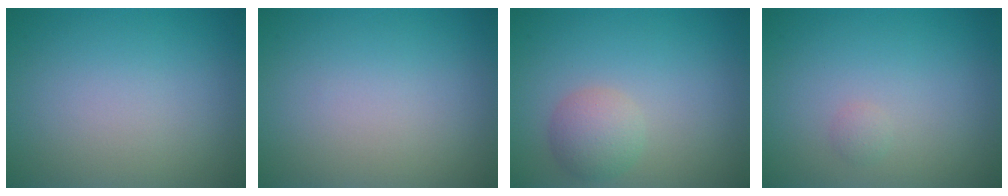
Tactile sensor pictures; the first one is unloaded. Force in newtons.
{"total": 0.0}
{"total": 2.7, "press": 2.7, "slide": 0.1}
{"total": 0.6, "press": 0.6, "slide": 0.0}